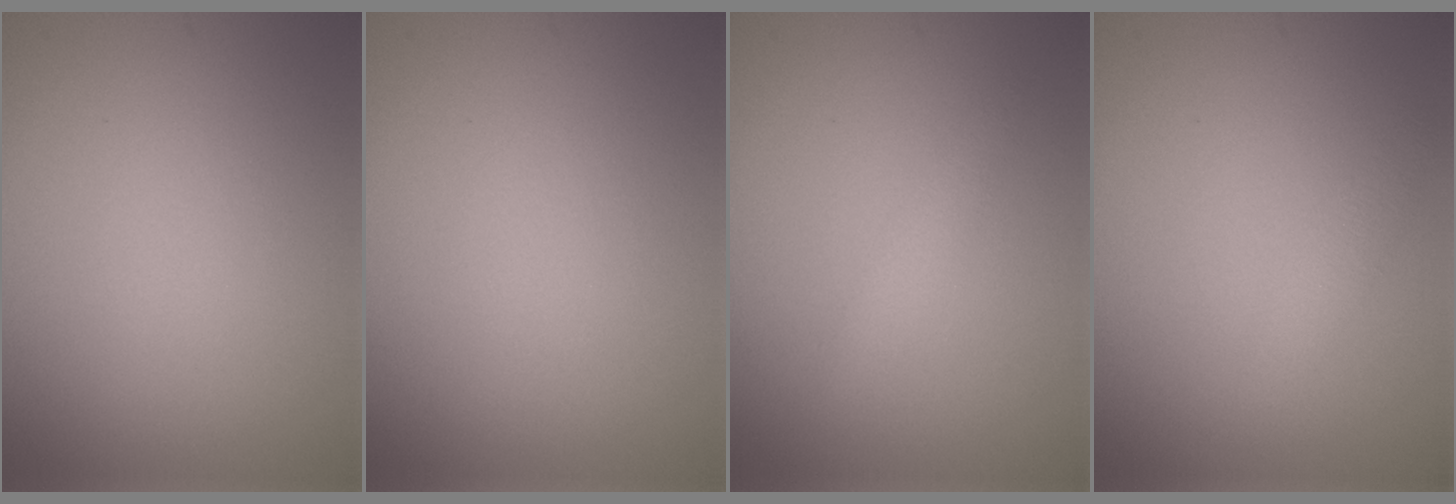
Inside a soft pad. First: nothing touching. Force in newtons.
{"total": 0.0}
{"total": 1.2, "press": 1.2, "slide": 0.0}
{"total": 1.3, "press": 1.3, "slide": 0.1}